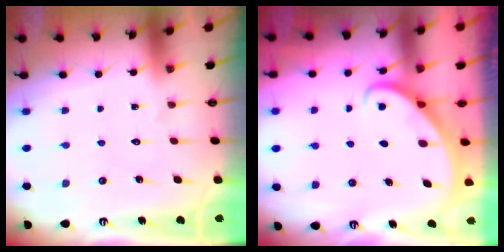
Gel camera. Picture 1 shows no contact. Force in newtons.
{"total": 3.0, "press": 3.0, "slide": 0.2}